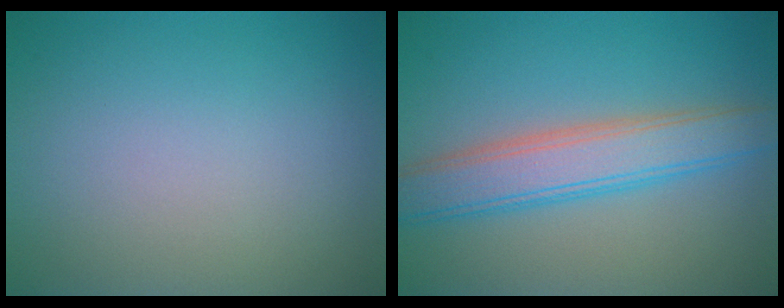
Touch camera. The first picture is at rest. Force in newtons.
{"total": 5.4, "press": 5.3, "slide": 0.3}